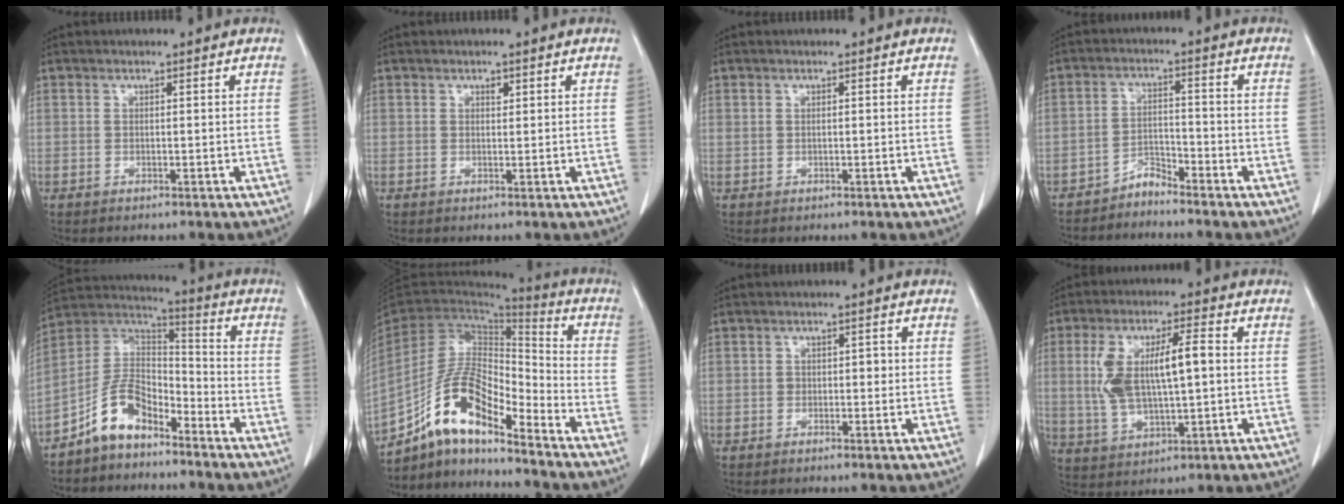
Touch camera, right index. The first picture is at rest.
{"total": 0.8, "force": [0.5, 0.5, 0.5], "torque": [-0.007, -0.003, 0.007]}
{"total": 0.0}
{"total": 2.8, "force": [-2.8, 0.4, 0.0], "torque": [0.009, -0.005, -0.051]}
{"total": 9.7, "force": [-6.9, 4.8, 4.9], "torque": [-0.101, 0.033, -0.137]}
{"total": 13.4, "force": [-9.9, 3.6, 8.2], "torque": [-0.159, 0.028, -0.182]}
{"total": 1.5, "force": [-0.4, 1.1, 0.9], "torque": [-0.008, 0.006, -0.007]}
{"total": 11.3, "force": [1.0, 3.7, 10.7], "torque": [-0.216, 0.022, 0.026]}